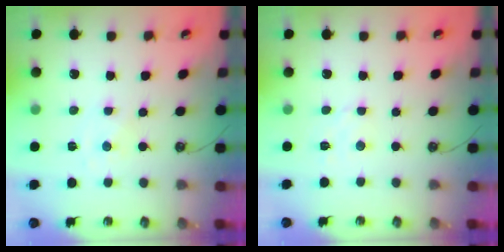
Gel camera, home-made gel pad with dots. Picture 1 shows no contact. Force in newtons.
{"total": 1.8, "press": 1.7, "slide": 0.7}